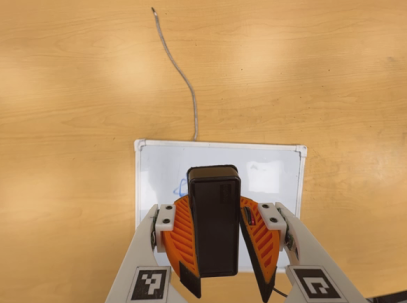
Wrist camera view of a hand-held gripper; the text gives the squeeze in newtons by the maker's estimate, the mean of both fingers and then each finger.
{"total": 8.2, "left": 9.1, "right": 7.4}